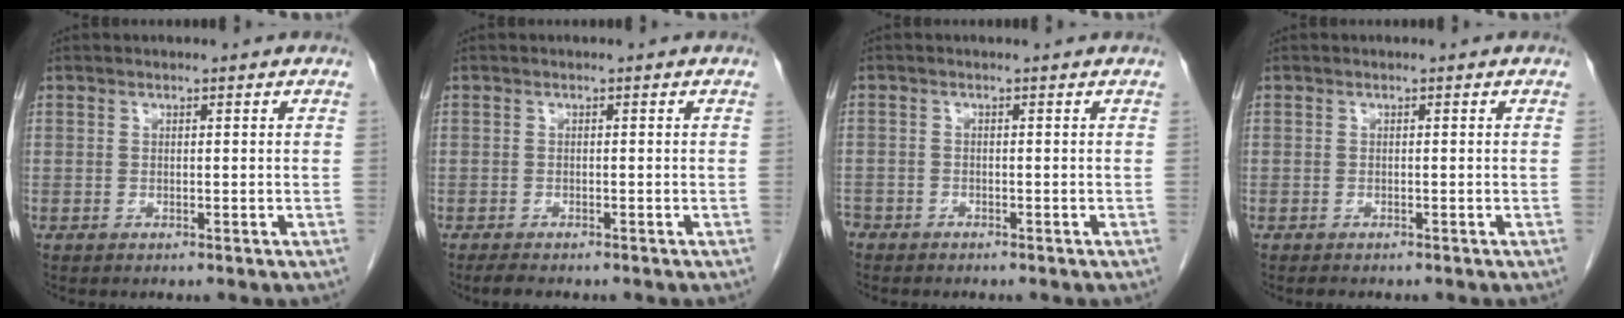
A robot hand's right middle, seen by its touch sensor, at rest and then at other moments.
{"total": 2.4, "force": [-1.9, 0.6, 1.2], "torque": [-0.026, -0.007, -0.026]}
{"total": 3.1, "force": [-2.4, 1.7, 1.0], "torque": [-0.015, 0.000, -0.037]}
{"total": 1.2, "force": [-1.0, 0.4, 0.4], "torque": [-0.012, -0.003, -0.011]}